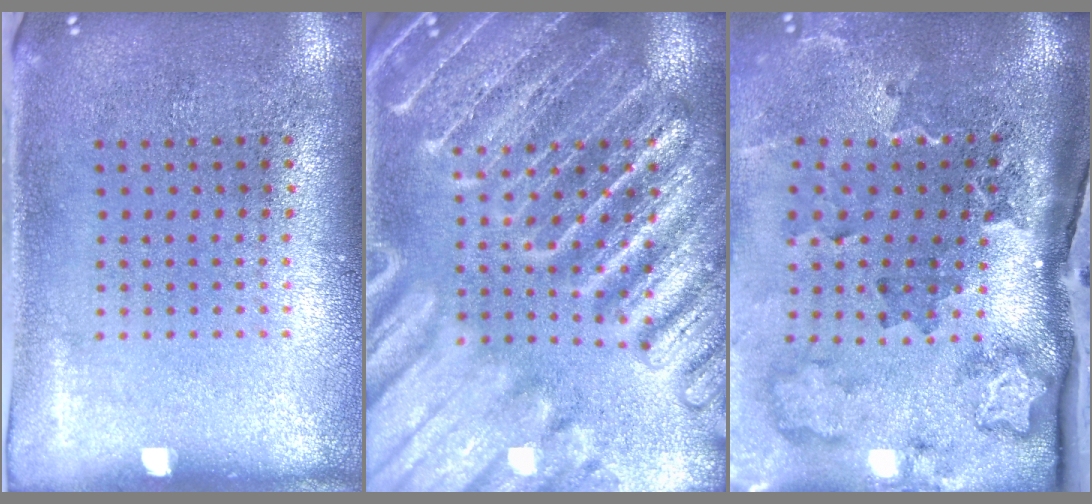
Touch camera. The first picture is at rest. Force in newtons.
{"total": 6.3, "press": 6.2, "slide": 0.7}
{"total": 3.6, "press": 2.4, "slide": 2.7}